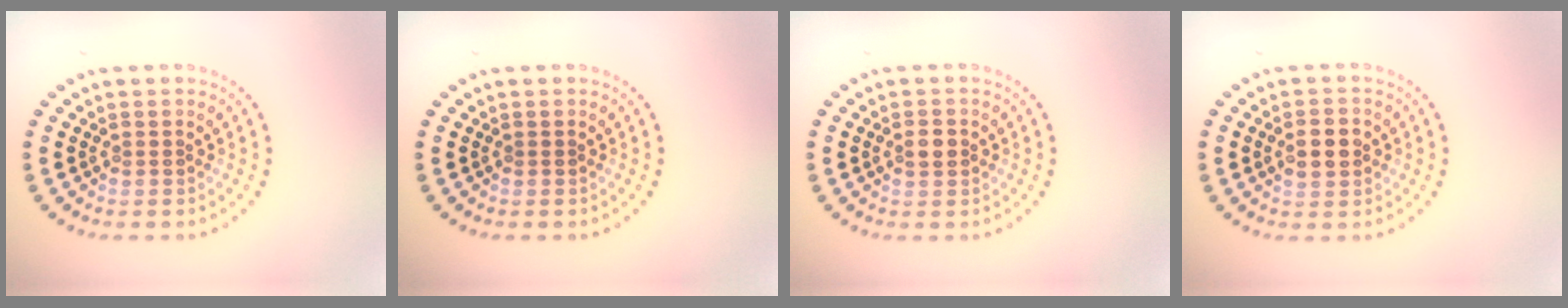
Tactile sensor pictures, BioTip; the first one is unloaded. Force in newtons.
{"total": 0.0}
{"total": 1.5, "press": 1.5, "slide": 0.2}
{"total": 2.9, "press": 2.9, "slide": 0.1}